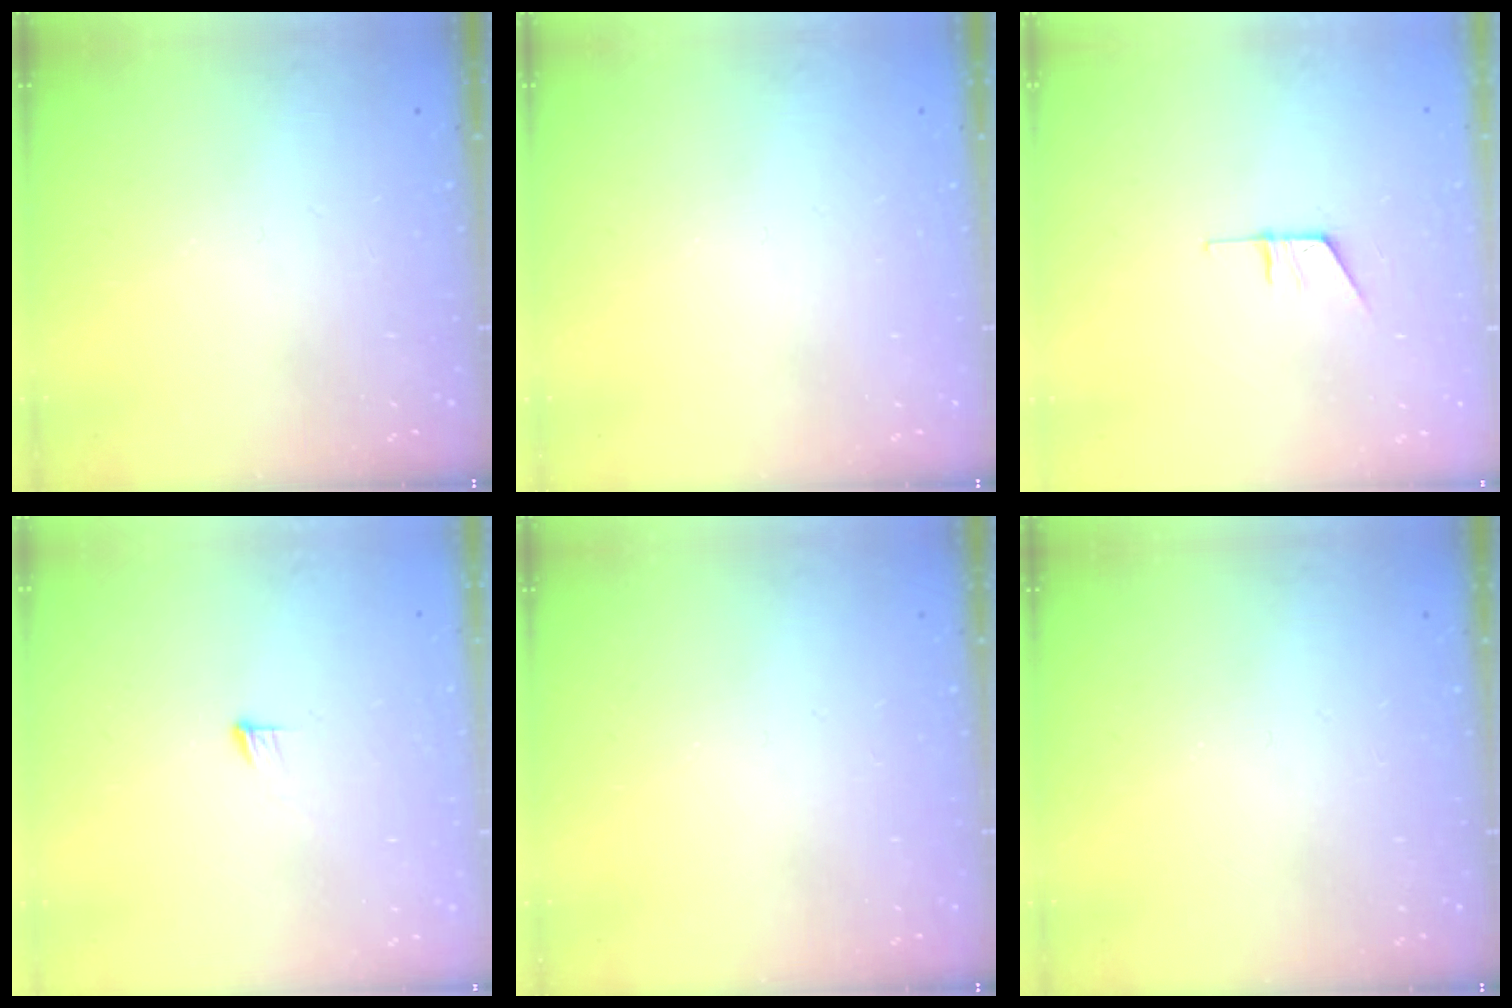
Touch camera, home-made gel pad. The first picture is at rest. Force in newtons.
{"total": 0.0}
{"total": 5.4, "press": 5.4, "slide": 0.5}
{"total": 3.3, "press": 3.3, "slide": 0.2}
{"total": 0.0}
{"total": 0.0}